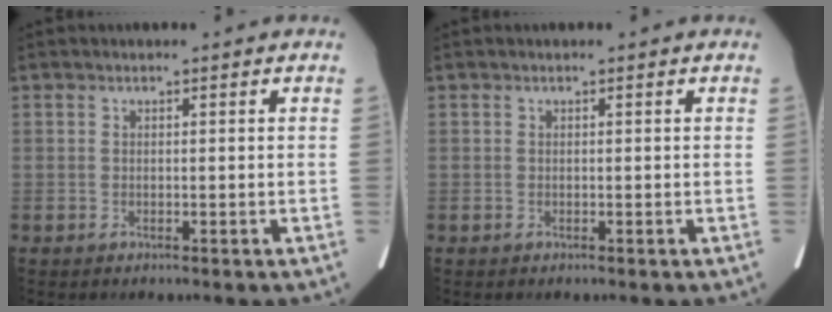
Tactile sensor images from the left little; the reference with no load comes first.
{"total": 0.0}